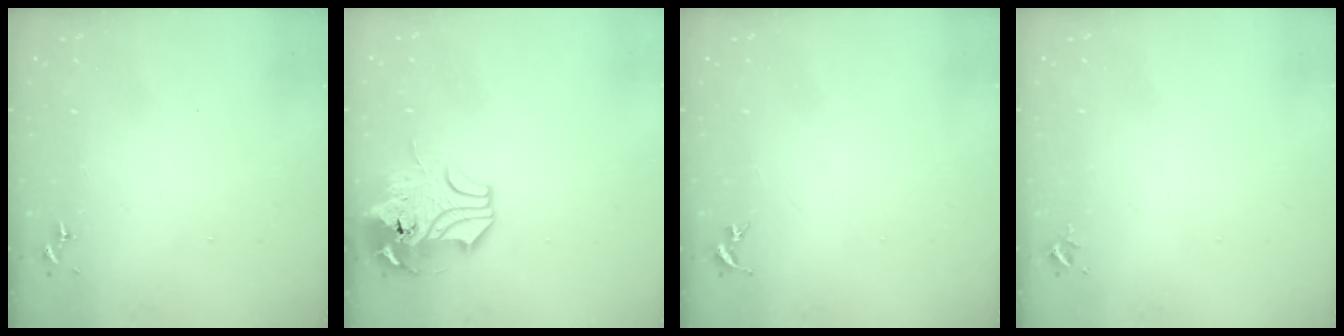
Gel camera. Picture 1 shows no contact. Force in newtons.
{"total": 12.0, "press": 11.8, "slide": 2.2}
{"total": 0.0}
{"total": 2.4, "press": 2.4, "slide": 0.3}